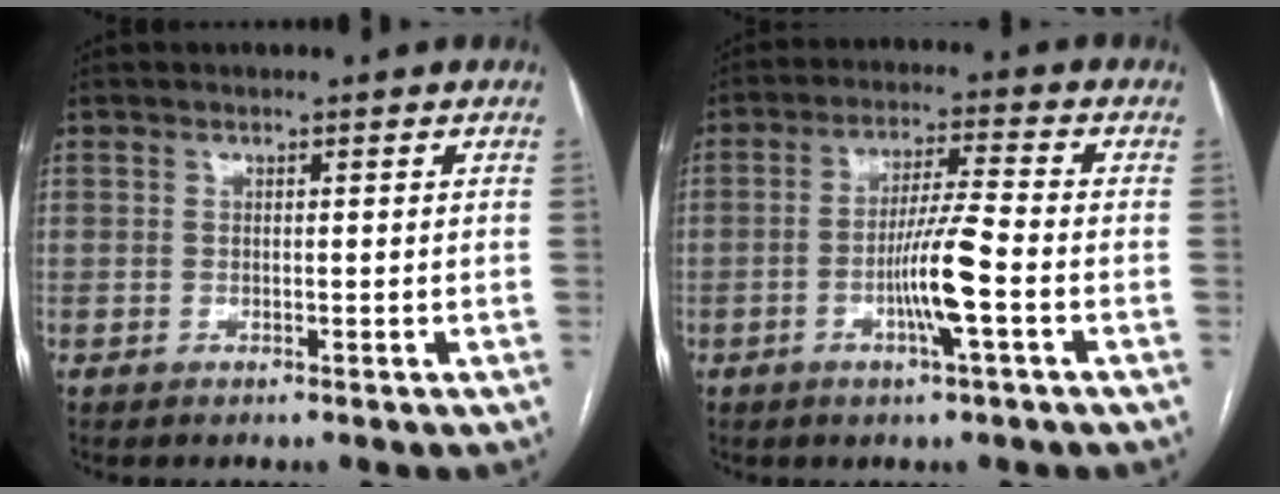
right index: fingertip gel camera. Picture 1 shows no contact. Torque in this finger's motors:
{"motor_torque": [1.02, 0.31, 0.86, 0.20]}